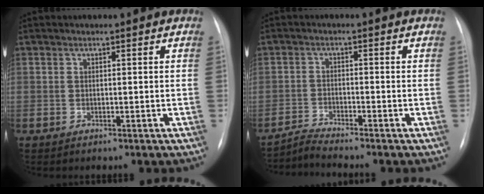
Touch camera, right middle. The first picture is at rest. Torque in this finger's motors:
{"motor_torque": [-0.17, -0.16, -0.08, 0.01]}